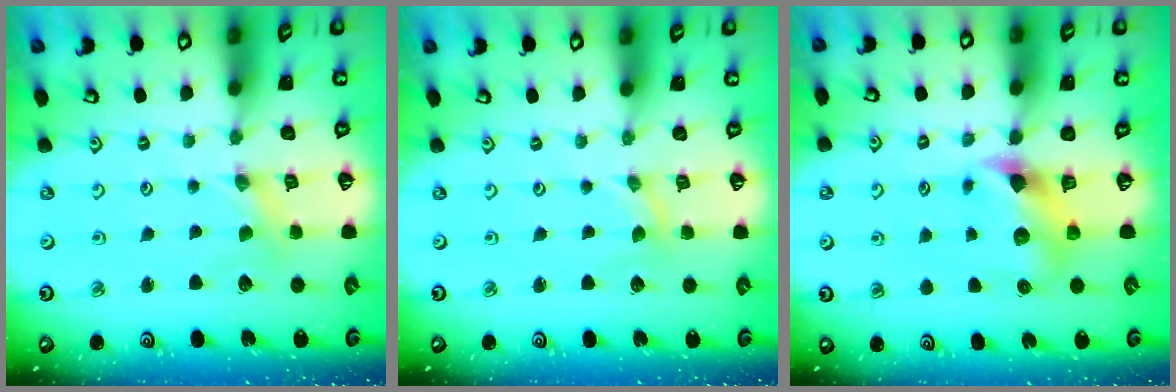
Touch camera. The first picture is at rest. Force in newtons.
{"total": 0.0}
{"total": 6.8, "press": 6.8, "slide": 0.7}